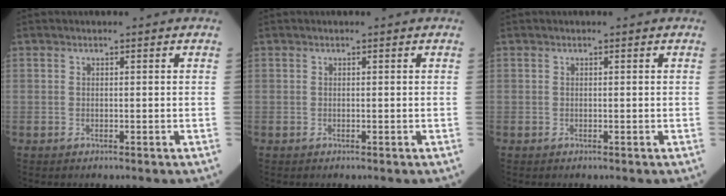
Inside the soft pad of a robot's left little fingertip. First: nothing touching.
{"total": 0.0}
{"total": 0.0}